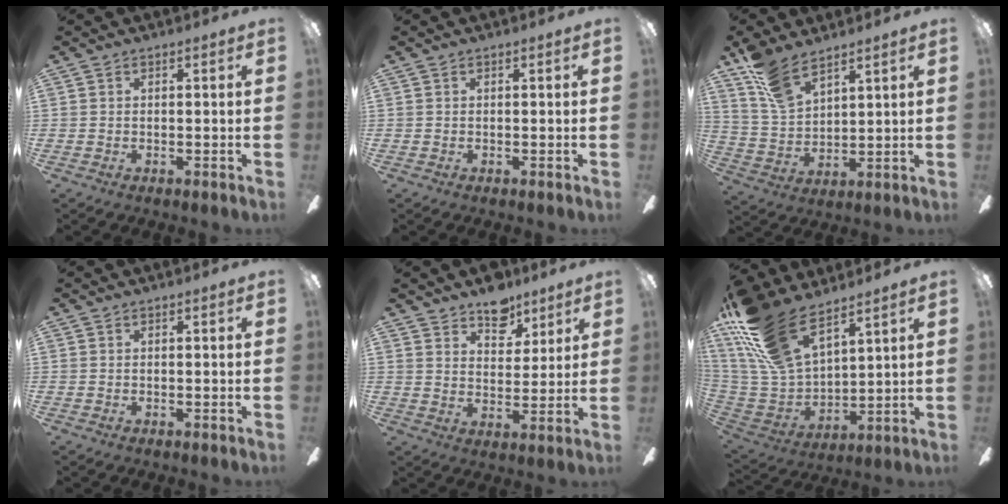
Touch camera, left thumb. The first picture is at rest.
{"total": 0.0}
{"total": 10.4, "force": [8.3, 3.8, 4.8], "torque": [-0.111, -0.040, 0.162]}
{"total": 0.0}
{"total": 8.8, "force": [6.9, 5.0, 2.4], "torque": [-0.017, -0.047, 0.123]}
{"total": 21.1, "force": [14.5, 9.4, 12.1], "torque": [-0.278, -0.083, 0.267]}